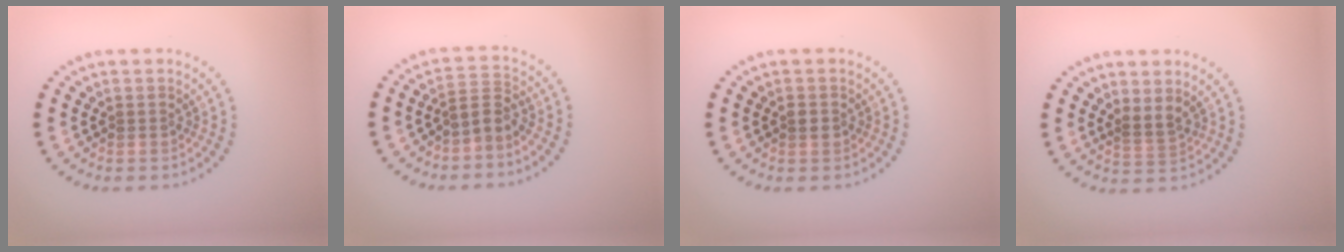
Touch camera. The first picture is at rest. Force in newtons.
{"total": 2.2, "press": 1.5, "slide": 1.7}
{"total": 1.0, "press": 1.0, "slide": 0.1}
{"total": 1.5, "press": 1.0, "slide": 1.1}